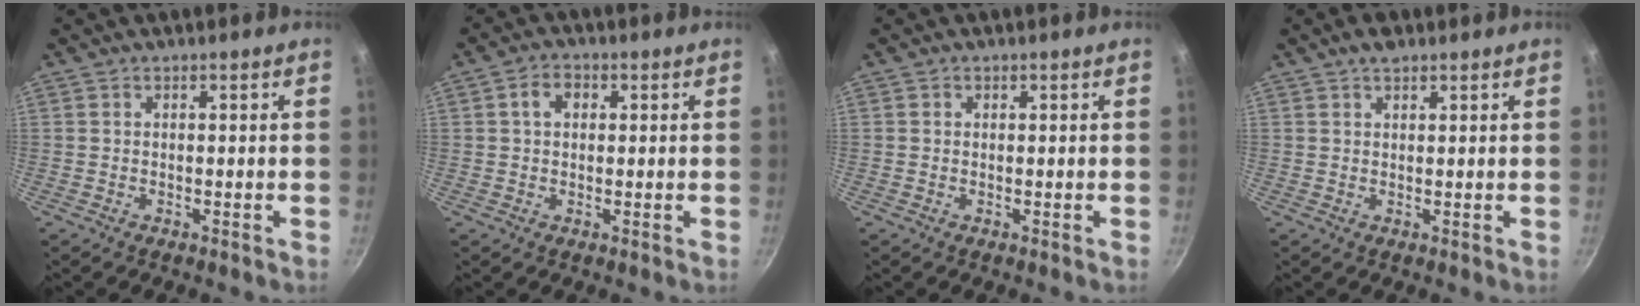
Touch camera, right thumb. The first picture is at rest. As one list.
[{"total": 3.9, "force": [0.9, 2.9, 2.5], "torque": [-0.026, 0.007, 0.010]}, {"total": 0.6, "force": [0.2, 0.6, 0.1], "torque": [0.002, 0.002, 0.001]}, {"total": 3.0, "force": [2.0, 1.5, 1.6], "torque": [-0.018, -0.003, 0.031]}]